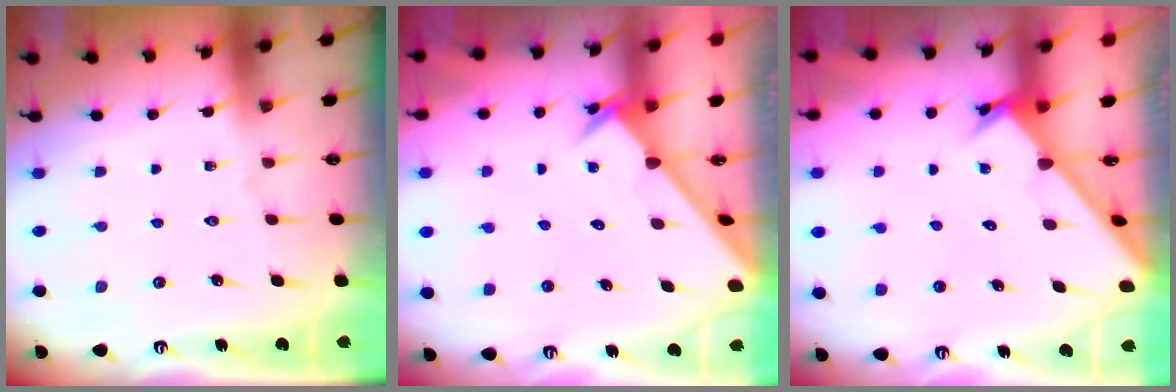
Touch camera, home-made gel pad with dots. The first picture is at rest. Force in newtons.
{"total": 2.7, "press": 2.7, "slide": 0.2}
{"total": 2.4, "press": 2.4, "slide": 0.3}